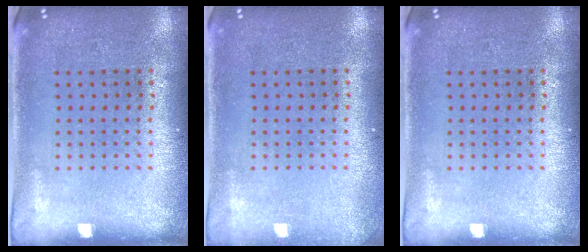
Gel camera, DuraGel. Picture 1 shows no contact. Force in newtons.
{"total": 0.7, "press": 0.7, "slide": 0.0}
{"total": 0.0}